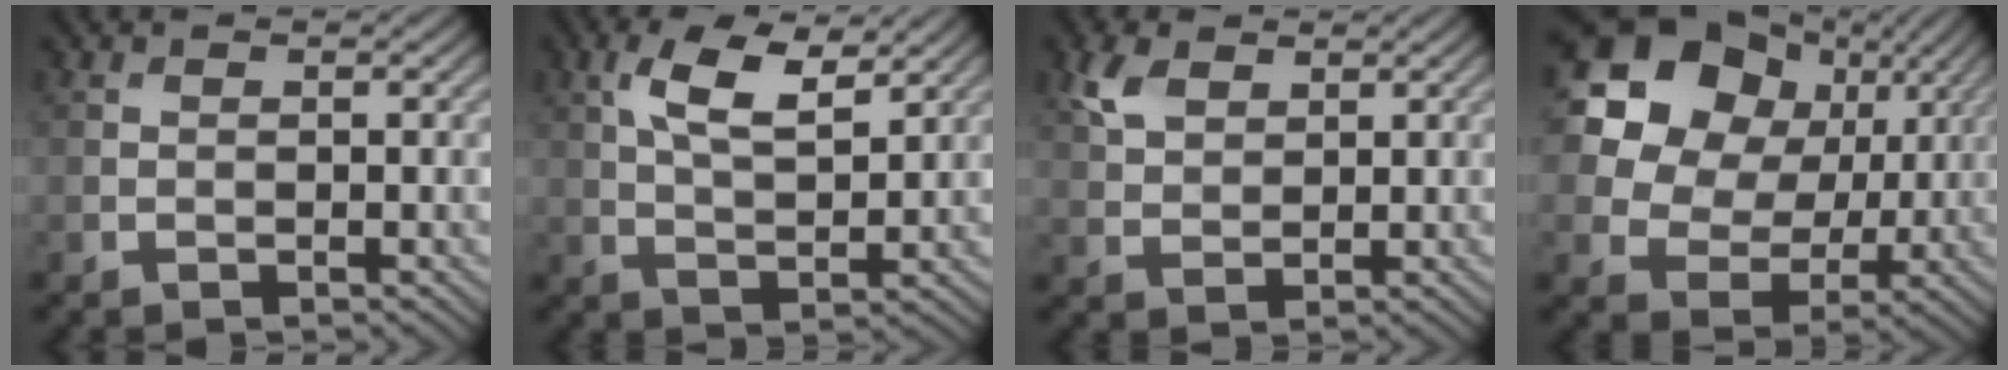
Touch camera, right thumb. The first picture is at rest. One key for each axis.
{"total": 7.3, "fx": 3.7, "fy": 2.9, "fz": 5.6, "tx": -0.116, "ty": 0.001, "tz": 0.071}
{"total": 4.2, "fx": 2.4, "fy": 2.6, "fz": 2.3, "tx": -0.061, "ty": 0.004, "tz": 0.051}
{"total": 17.7, "fx": 7.4, "fy": 14.0, "fz": 7.9, "tx": -0.240, "ty": 0.057, "tz": 0.162}